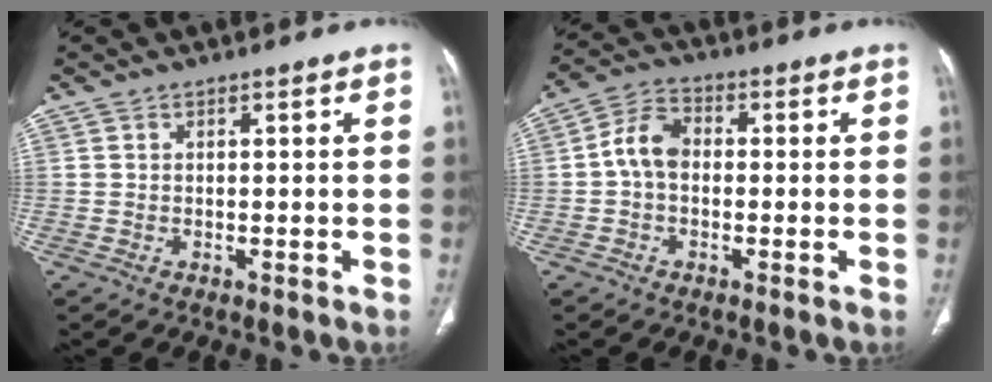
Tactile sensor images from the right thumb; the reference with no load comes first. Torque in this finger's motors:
{"motor_torque": [0.78, 1.43, 0.40, -0.39, 0.04]}